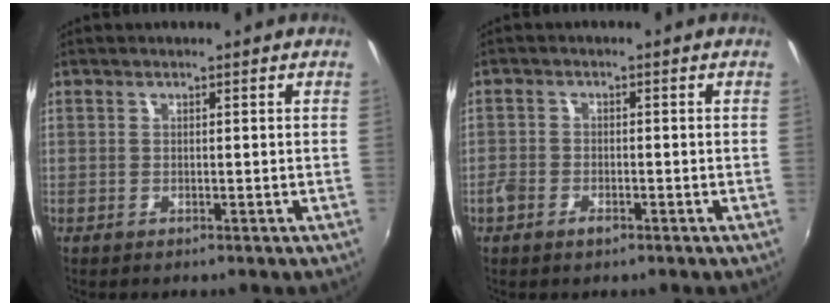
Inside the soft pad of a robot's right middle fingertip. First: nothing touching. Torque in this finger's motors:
{"motor_torque": [0.38, -0.37, 0.05, 0.04]}